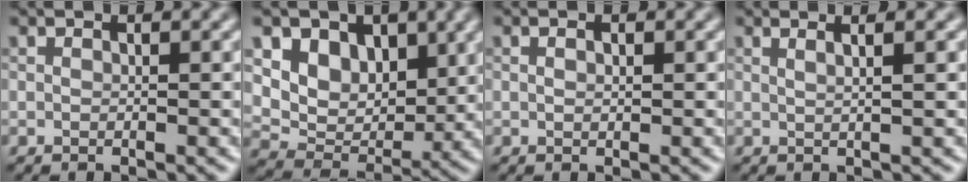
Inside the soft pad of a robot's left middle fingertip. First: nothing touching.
{"total": 7.0, "force": [3.1, 5.1, 3.6], "torque": [-0.066, -0.011, 0.061]}
{"total": 0.8, "force": [0.3, 0.4, 0.6], "torque": [-0.012, 0.002, 0.005]}
{"total": 3.0, "force": [1.4, 1.2, 2.4], "torque": [-0.013, 0.008, -0.011]}